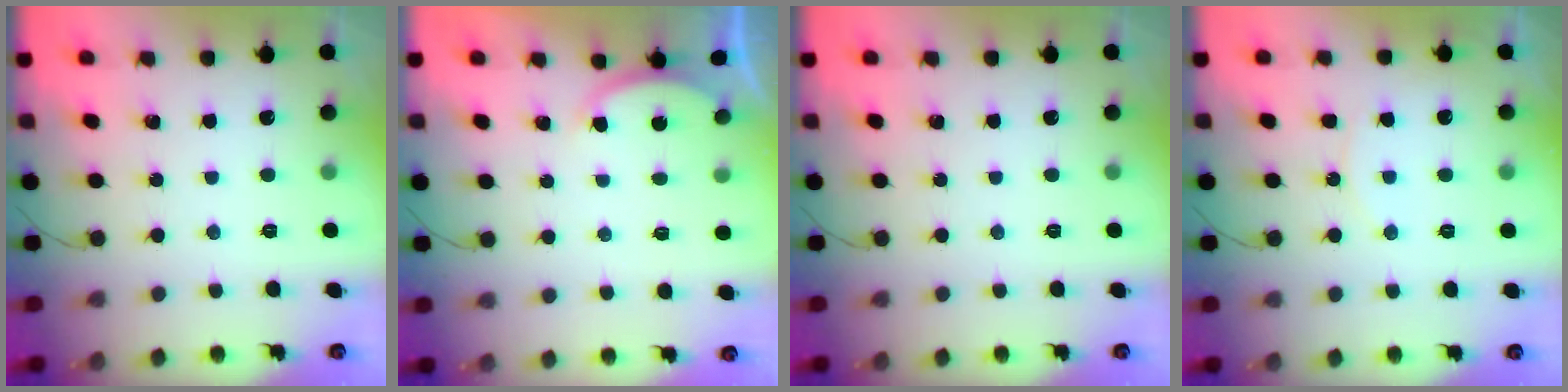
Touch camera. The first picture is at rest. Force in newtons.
{"total": 2.2, "press": 2.1, "slide": 0.5}
{"total": 0.0}
{"total": 4.6, "press": 4.6, "slide": 0.4}